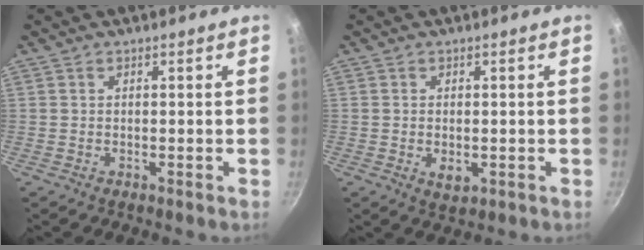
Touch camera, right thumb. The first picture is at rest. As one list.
[{"total": 3.1, "force": [-0.5, 1.9, 2.4], "torque": [-0.039, -0.008, -0.006]}]